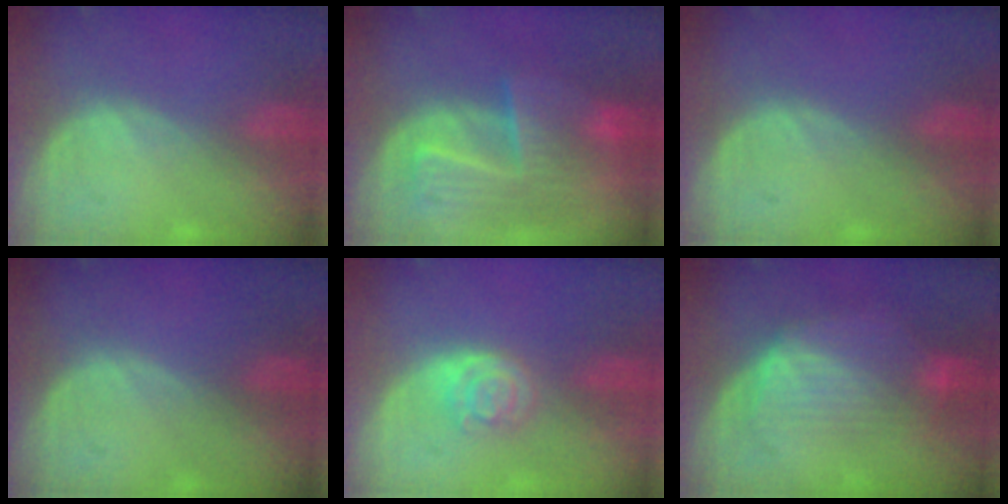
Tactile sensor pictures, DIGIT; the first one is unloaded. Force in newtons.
{"total": 9.9, "press": 8.6, "slide": 5.0}
{"total": 0.0}
{"total": 0.0}
{"total": 4.2, "press": 3.7, "slide": 2.0}
{"total": 7.3, "press": 7.2, "slide": 1.4}